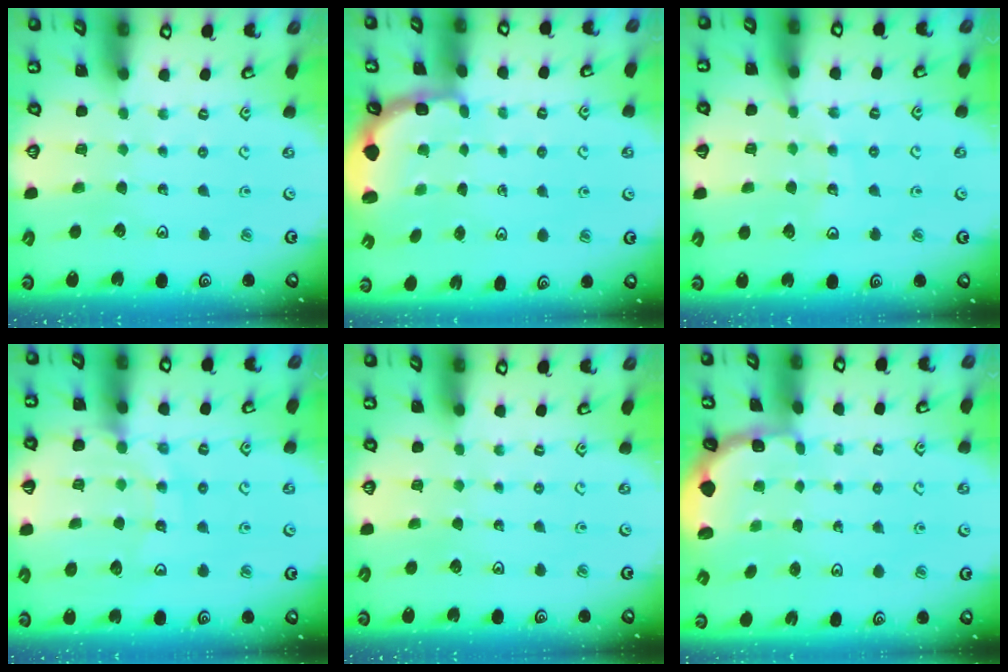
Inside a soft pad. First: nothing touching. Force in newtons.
{"total": 2.7, "press": 2.1, "slide": 1.7}
{"total": 10.9, "press": 10.6, "slide": 2.4}
{"total": 12.4, "press": 12.3, "slide": 1.7}
{"total": 0.0}
{"total": 1.9, "press": 1.8, "slide": 0.7}